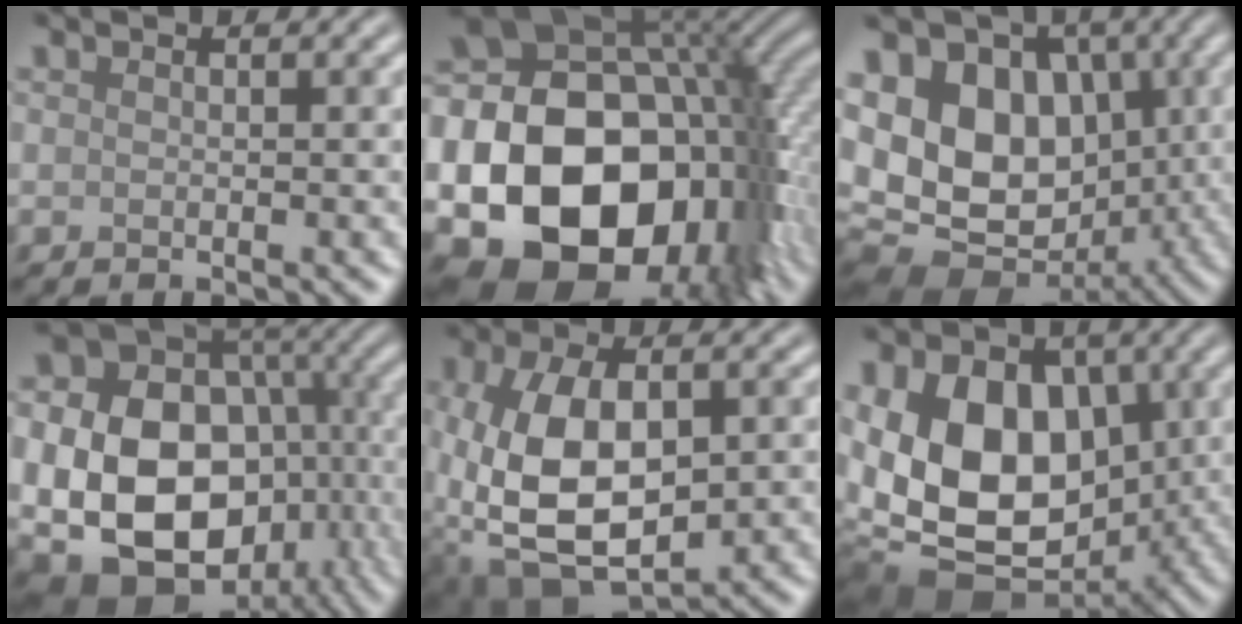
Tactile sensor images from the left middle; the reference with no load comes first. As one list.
[{"total": 21.6, "force": [-4.6, 15.6, 14.1], "torque": [-0.274, -0.044, -0.060]}, {"total": 13.7, "force": [0.2, 10.4, 9.0], "torque": [-0.159, 0.000, 0.001]}, {"total": 19.5, "force": [-3.6, 14.5, 12.5], "torque": [-0.239, -0.030, -0.044]}, {"total": 11.8, "force": [-1.4, 7.1, 9.3], "torque": [-0.200, -0.011, -0.017]}, {"total": 16.3, "force": [-0.5, 11.5, 11.6], "torque": [-0.201, -0.009, -0.005]}]